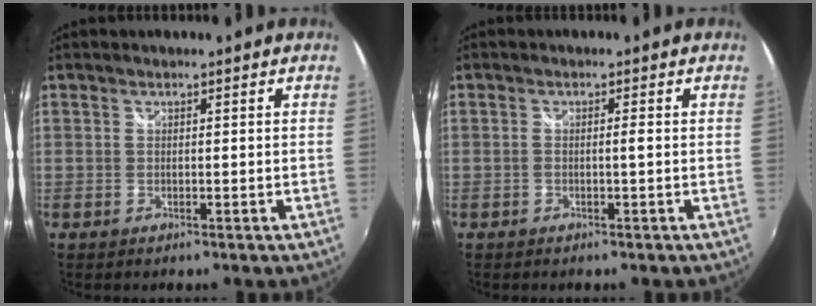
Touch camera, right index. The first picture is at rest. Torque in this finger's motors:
{"motor_torque": [-0.14, 0.04, 0.00, 0.00]}